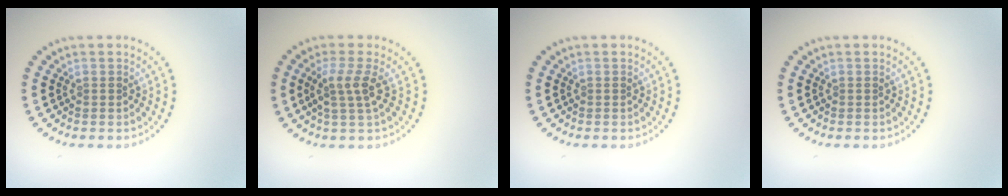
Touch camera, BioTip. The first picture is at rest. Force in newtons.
{"total": 2.6, "press": 2.0, "slide": 1.6}
{"total": 0.0}
{"total": 0.0}